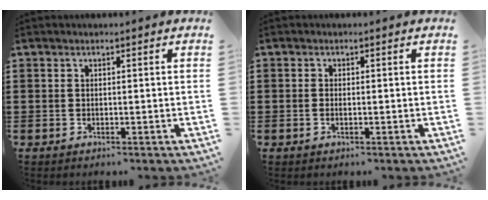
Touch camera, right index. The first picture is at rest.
{"total": 0.5, "force": [-0.1, 0.2, 0.5], "torque": [-0.010, -0.003, -0.001]}